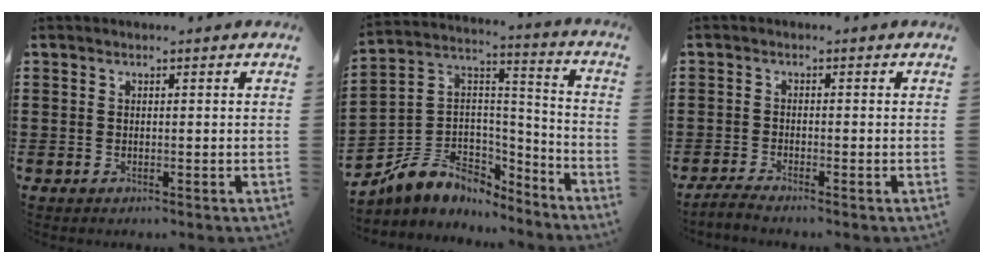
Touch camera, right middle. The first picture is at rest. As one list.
[{"total": 6.6, "force": [-4.5, 4.8, 0.6], "torque": [-0.045, -0.009, -0.091]}, {"total": 1.4, "force": [-1.2, -0.1, 0.6], "torque": [-0.012, 0.000, -0.024]}]